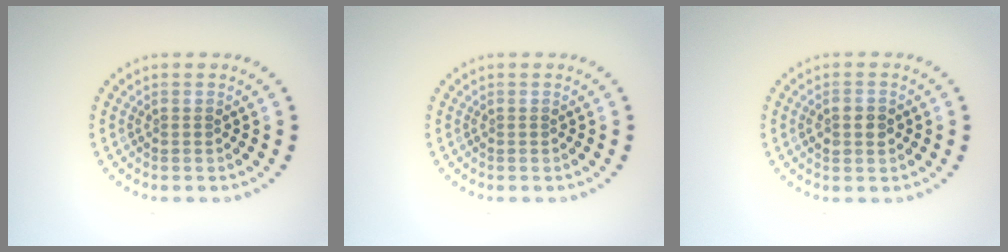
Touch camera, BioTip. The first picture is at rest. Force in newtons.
{"total": 0.0}
{"total": 2.4, "press": 2.4, "slide": 0.2}